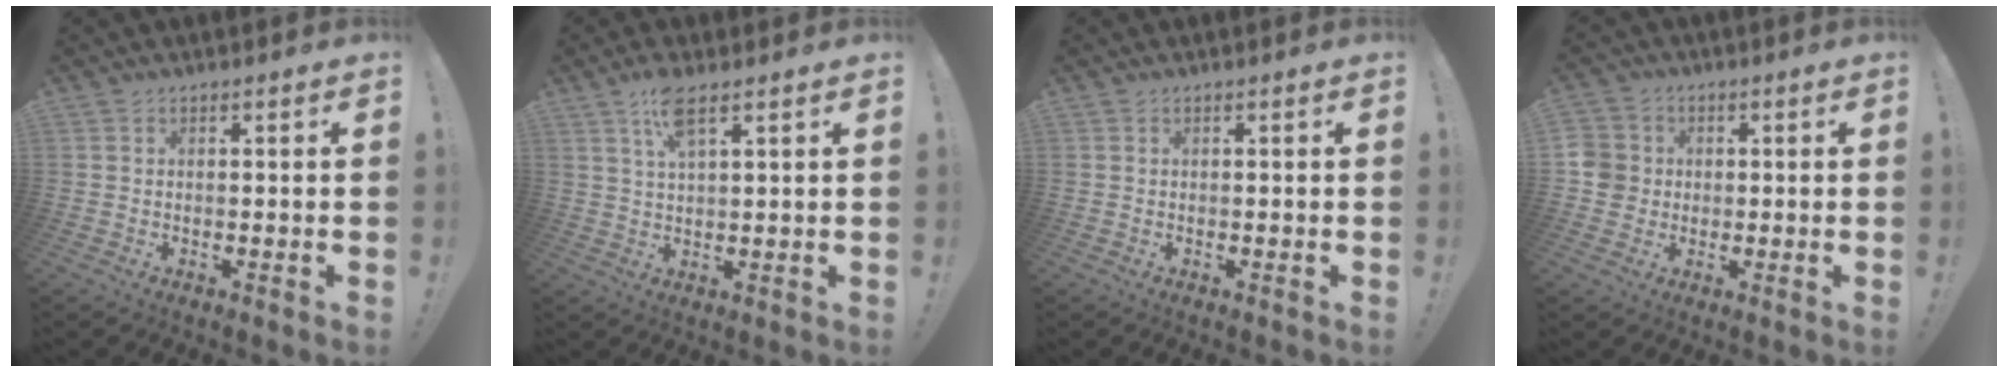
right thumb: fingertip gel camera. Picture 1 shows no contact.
{"total": 7.0, "force": [4.0, 2.1, 5.4], "torque": [-0.096, -0.009, 0.069]}
{"total": 0.0}
{"total": 6.6, "force": [0.0, 6.3, 1.9], "torque": [-0.050, 0.005, -0.001]}